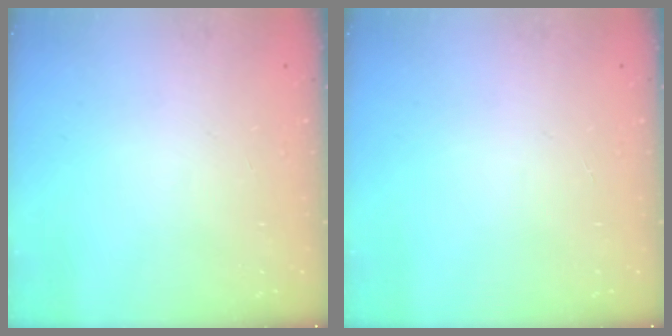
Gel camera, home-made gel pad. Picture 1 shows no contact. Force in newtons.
{"total": 0.0}